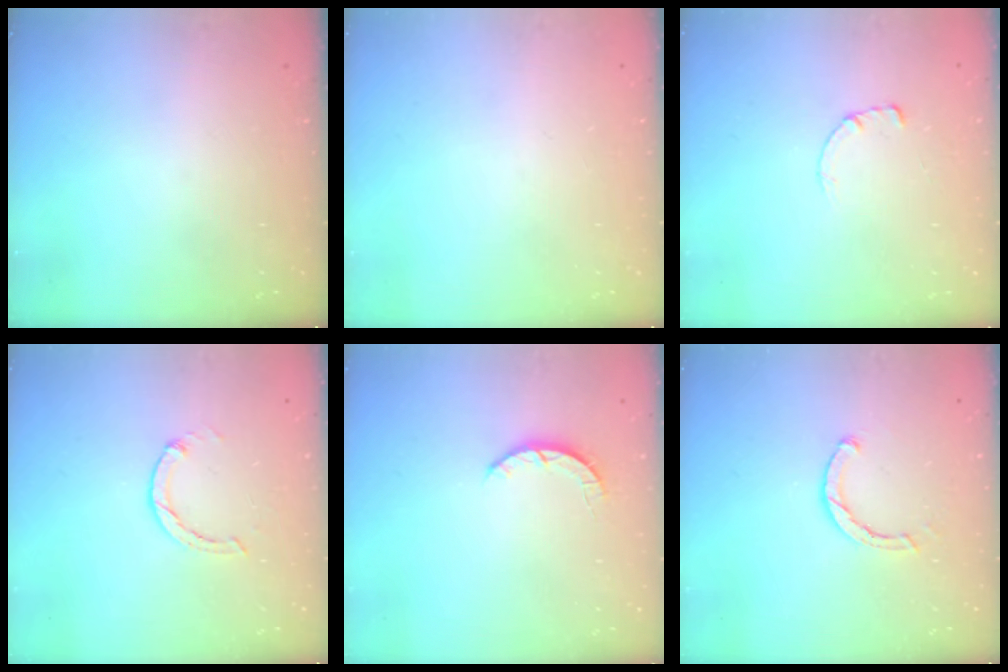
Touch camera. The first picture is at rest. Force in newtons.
{"total": 0.0}
{"total": 0.7, "press": 0.6, "slide": 0.2}
{"total": 0.0}
{"total": 2.5, "press": 2.4, "slide": 0.4}
{"total": 2.5, "press": 2.5, "slide": 0.1}